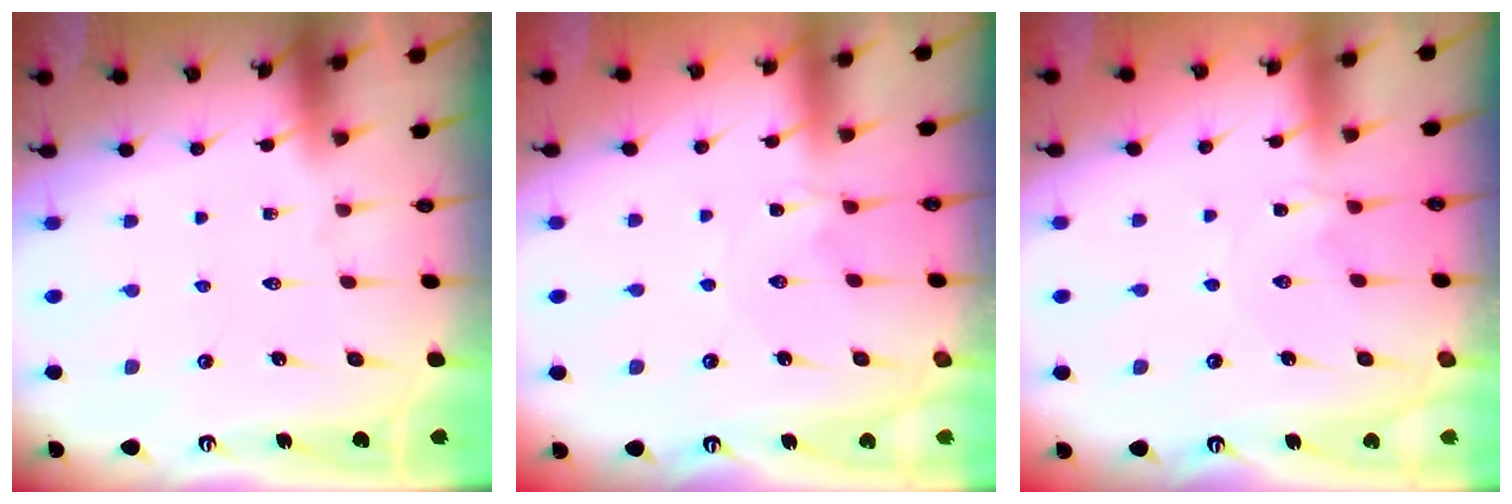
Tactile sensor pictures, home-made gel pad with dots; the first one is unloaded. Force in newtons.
{"total": 0.0}
{"total": 0.0}